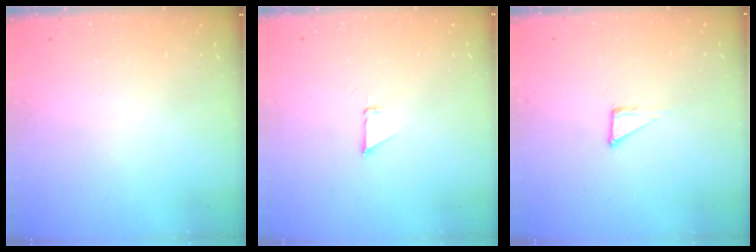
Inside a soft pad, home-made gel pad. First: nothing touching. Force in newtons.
{"total": 0.8, "press": 0.8, "slide": 0.1}
{"total": 5.1, "press": 5.0, "slide": 0.4}